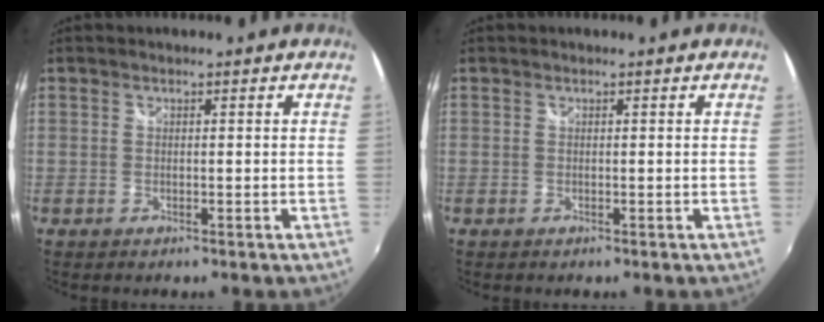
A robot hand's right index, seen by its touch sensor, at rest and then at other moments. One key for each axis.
{"total": 0.0}